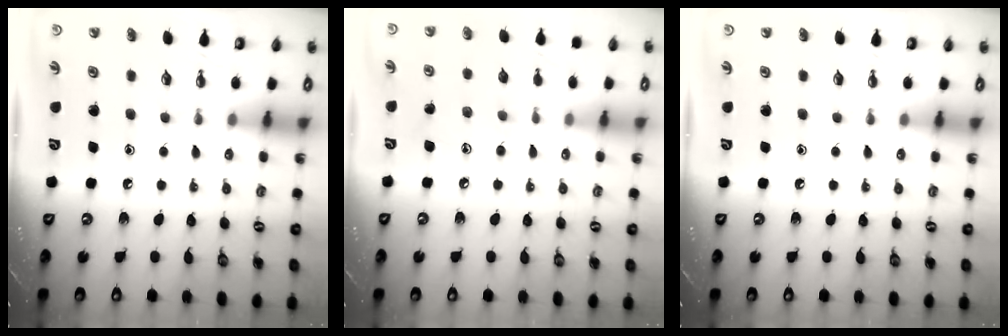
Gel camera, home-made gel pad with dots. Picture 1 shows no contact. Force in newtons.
{"total": 6.5, "press": 6.5, "slide": 0.3}
{"total": 0.0}